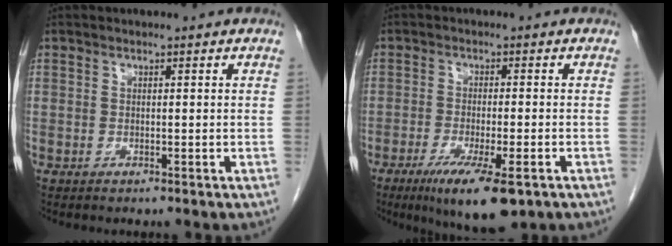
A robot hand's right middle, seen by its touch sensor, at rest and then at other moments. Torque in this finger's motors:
{"motor_torque": [1.09, -1.05, 0.18, 0.07]}